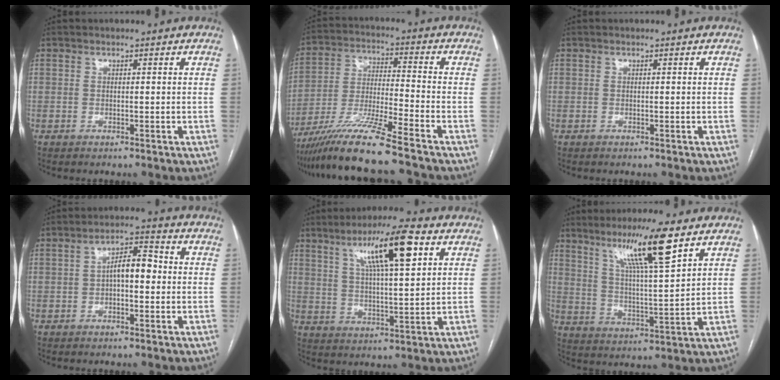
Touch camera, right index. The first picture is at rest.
{"total": 13.3, "force": [-10.5, -1.2, 8.2], "torque": [-0.161, -0.023, -0.193]}
{"total": 0.0}
{"total": 5.7, "force": [-0.2, 2.3, 5.2], "torque": [-0.087, 0.025, -0.006]}
{"total": 12.3, "force": [5.7, 1.3, 10.8], "torque": [-0.188, 0.013, 0.095]}
{"total": 12.4, "force": [7.7, -0.2, 9.7], "torque": [-0.174, -0.002, 0.137]}